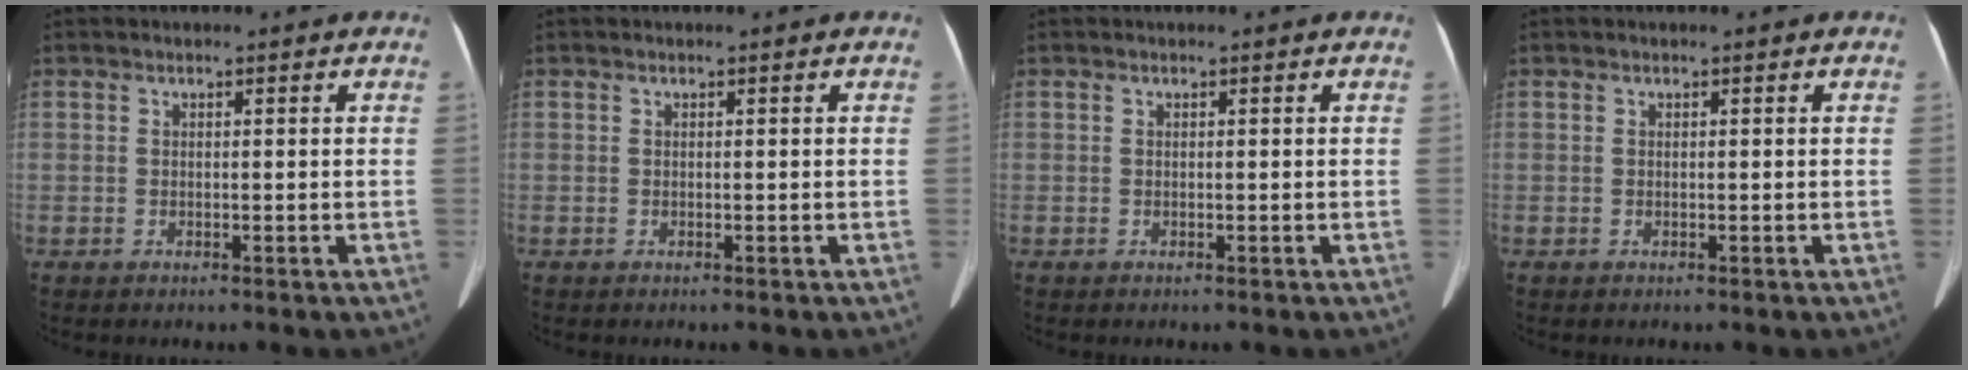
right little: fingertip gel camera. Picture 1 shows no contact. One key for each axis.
{"total": 0.0}
{"total": 0.0}
{"total": 0.0}